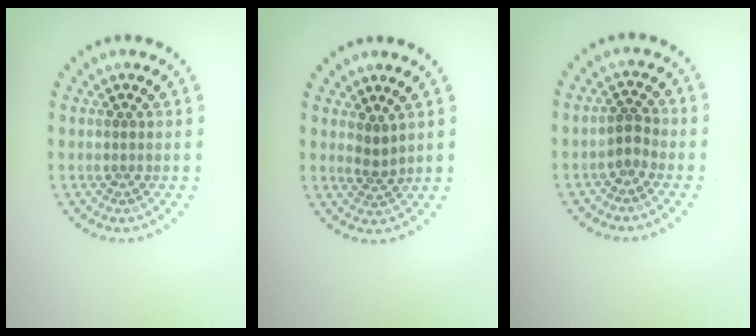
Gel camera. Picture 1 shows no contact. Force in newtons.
{"total": 1.7, "press": 1.2, "slide": 1.2}
{"total": 1.5, "press": 1.3, "slide": 0.7}